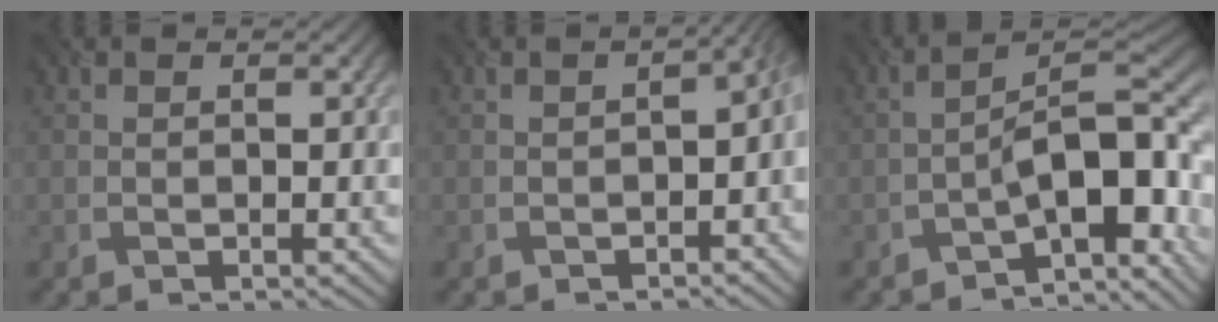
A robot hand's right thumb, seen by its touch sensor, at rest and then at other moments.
{"total": 4.2, "force": [-1.5, 2.2, 3.3], "torque": [-0.037, -0.011, -0.021]}
{"total": 11.8, "force": [-5.4, 4.8, 9.3], "torque": [-0.126, 0.001, -0.095]}